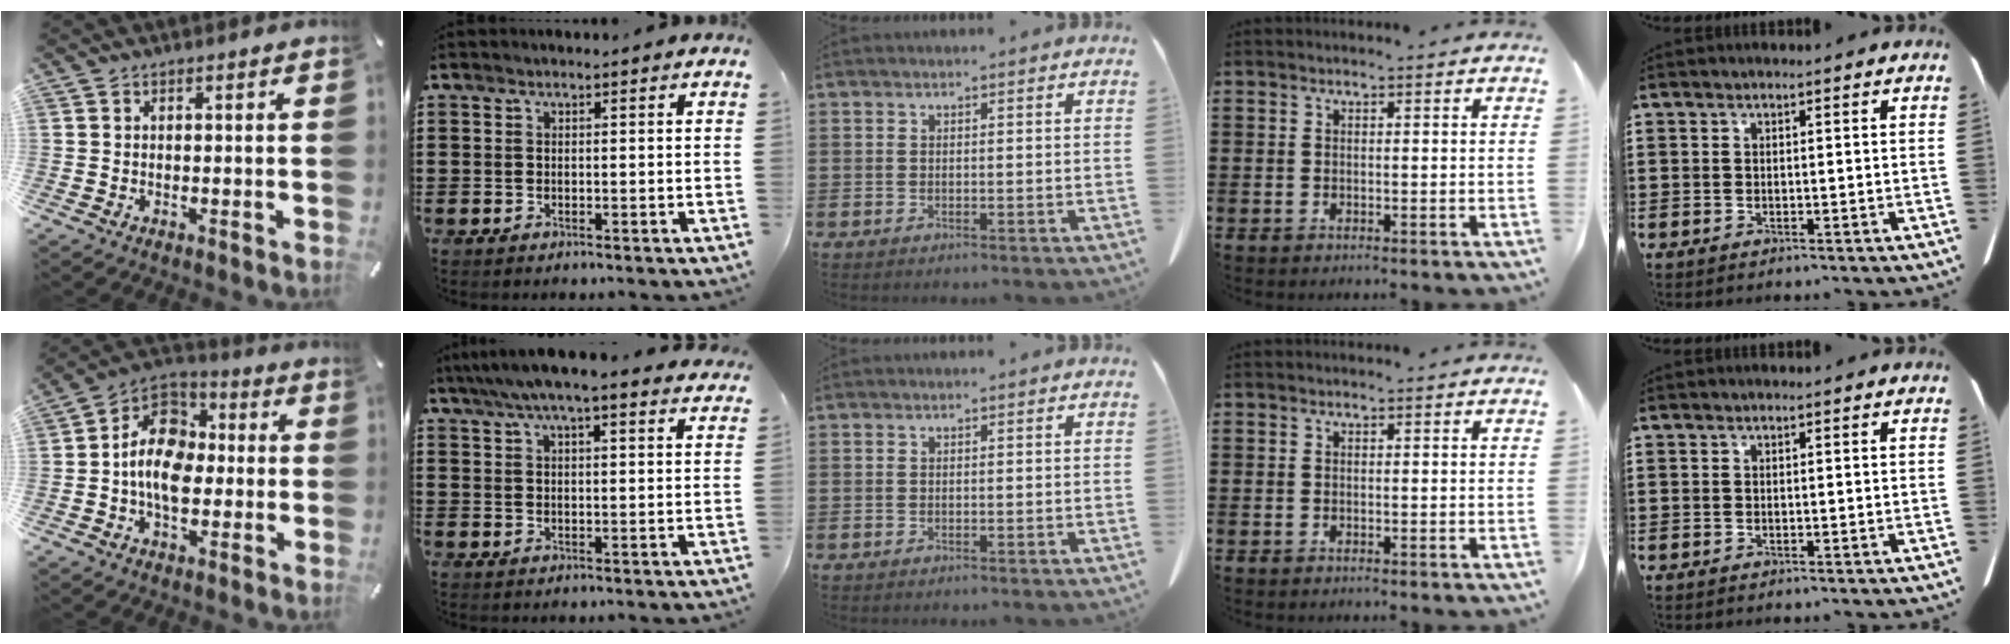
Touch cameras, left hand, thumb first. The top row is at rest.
{"thumb": {"total": 12.8, "force": [-2.0, 9.6, 8.3], "torque": [-0.163, 0.017, -0.039]}, "index": {"total": 5.8, "force": [5.0, 0.5, 3.0], "torque": [-0.071, -0.009, 0.087]}}